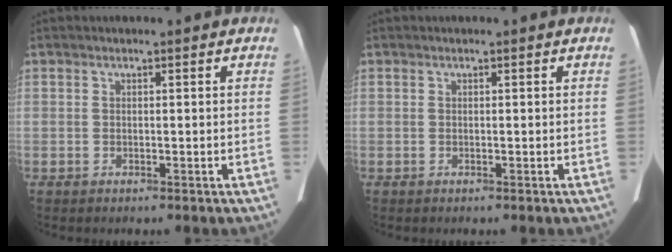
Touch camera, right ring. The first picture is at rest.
{"total": 0.0}